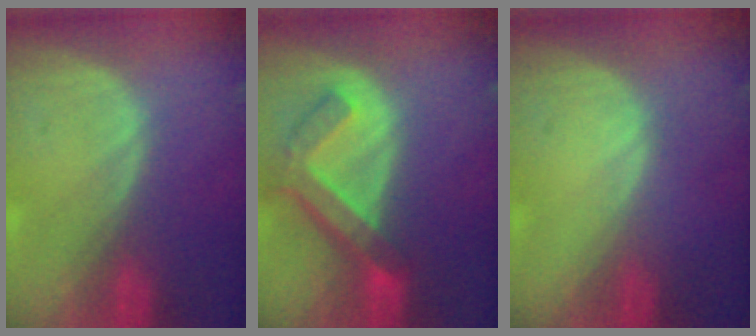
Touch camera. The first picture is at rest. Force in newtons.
{"total": 7.4, "press": 6.4, "slide": 3.6}
{"total": 0.0}